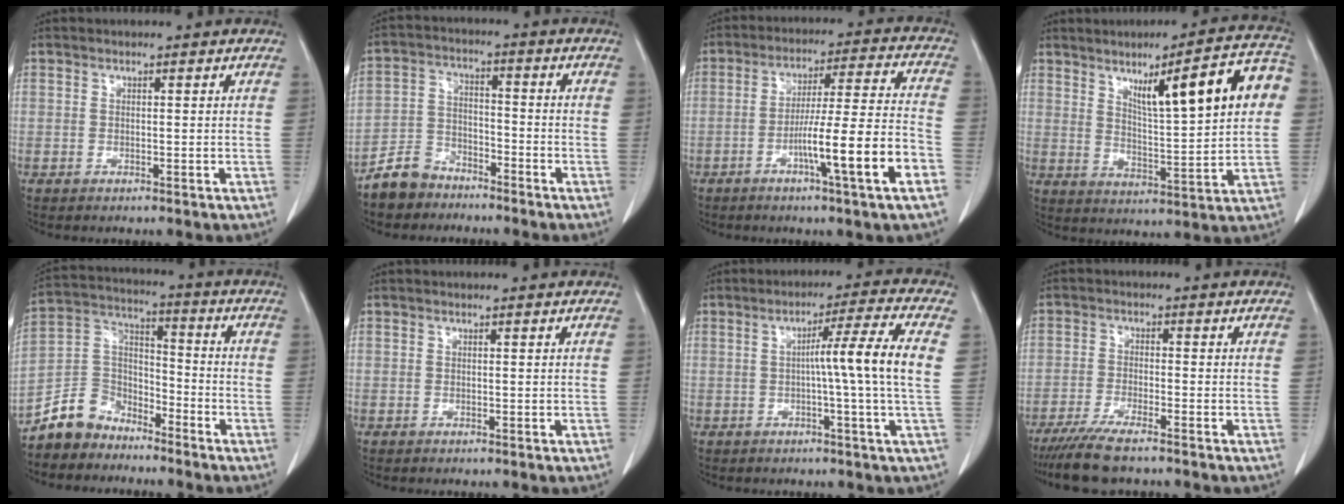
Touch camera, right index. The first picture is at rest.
{"total": 6.8, "force": [-5.6, 3.7, 0.8], "torque": [-0.021, 0.004, -0.108]}
{"total": 13.7, "force": [-5.7, -0.9, 12.4], "torque": [-0.204, 0.003, -0.093]}
{"total": 14.6, "force": [4.5, 1.9, 13.7], "torque": [-0.197, 0.021, 0.069]}
{"total": 8.9, "force": [-7.2, 5.2, 1.0], "torque": [-0.026, 0.036, -0.138]}
{"total": 0.0}
{"total": 8.8, "force": [0.0, -2.1, 8.5], "torque": [-0.134, 0.009, 0.008]}
{"total": 6.9, "force": [-5.7, 0.3, 3.9], "torque": [-0.071, -0.018, -0.095]}